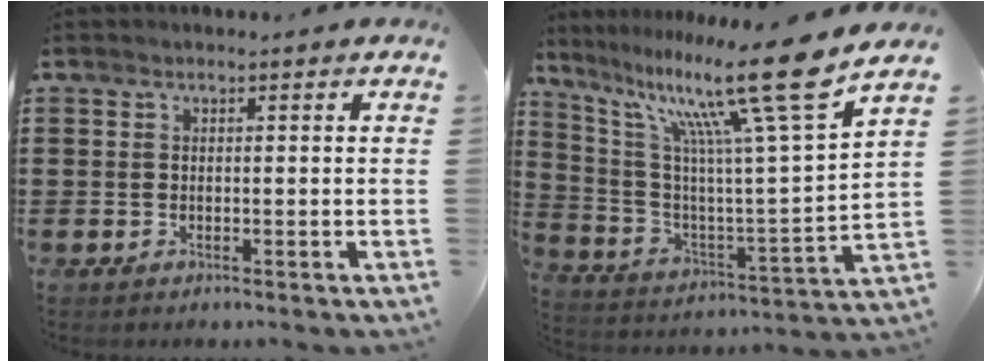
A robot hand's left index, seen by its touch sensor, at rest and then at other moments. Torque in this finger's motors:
{"motor_torque": [1.39, -0.75, 0.55, 0.21]}